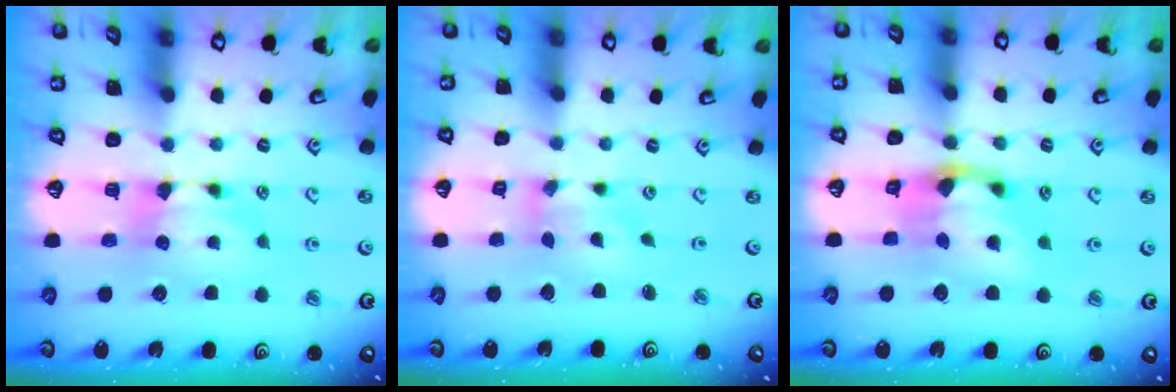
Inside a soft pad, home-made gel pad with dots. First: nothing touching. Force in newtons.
{"total": 2.0, "press": 1.3, "slide": 1.5}
{"total": 3.7, "press": 3.0, "slide": 2.1}